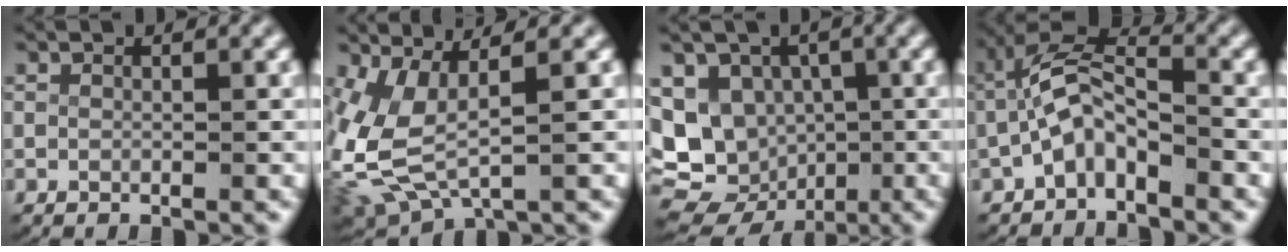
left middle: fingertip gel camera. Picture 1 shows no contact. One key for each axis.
{"total": 8.5, "fx": 0.7, "fy": 6.4, "fz": 5.5, "tx": -0.159, "ty": -0.029, "tz": 0.025}
{"total": 13.5, "fx": -4.1, "fy": 11.8, "fz": 5.0, "tx": -0.121, "ty": -0.074, "tz": -0.048}
{"total": 5.1, "fx": -1.2, "fy": 3.4, "fz": 3.6, "tx": -0.077, "ty": -0.010, "tz": -0.026}